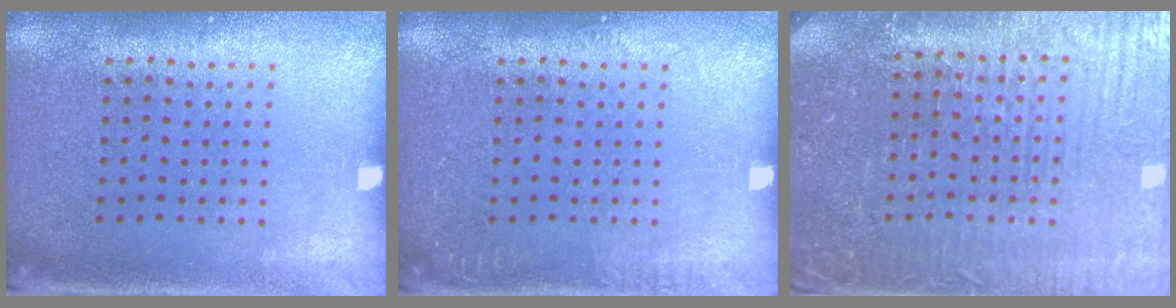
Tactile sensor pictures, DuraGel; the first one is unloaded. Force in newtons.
{"total": 0.8, "press": 0.8, "slide": 0.0}
{"total": 4.5, "press": 4.4, "slide": 1.3}